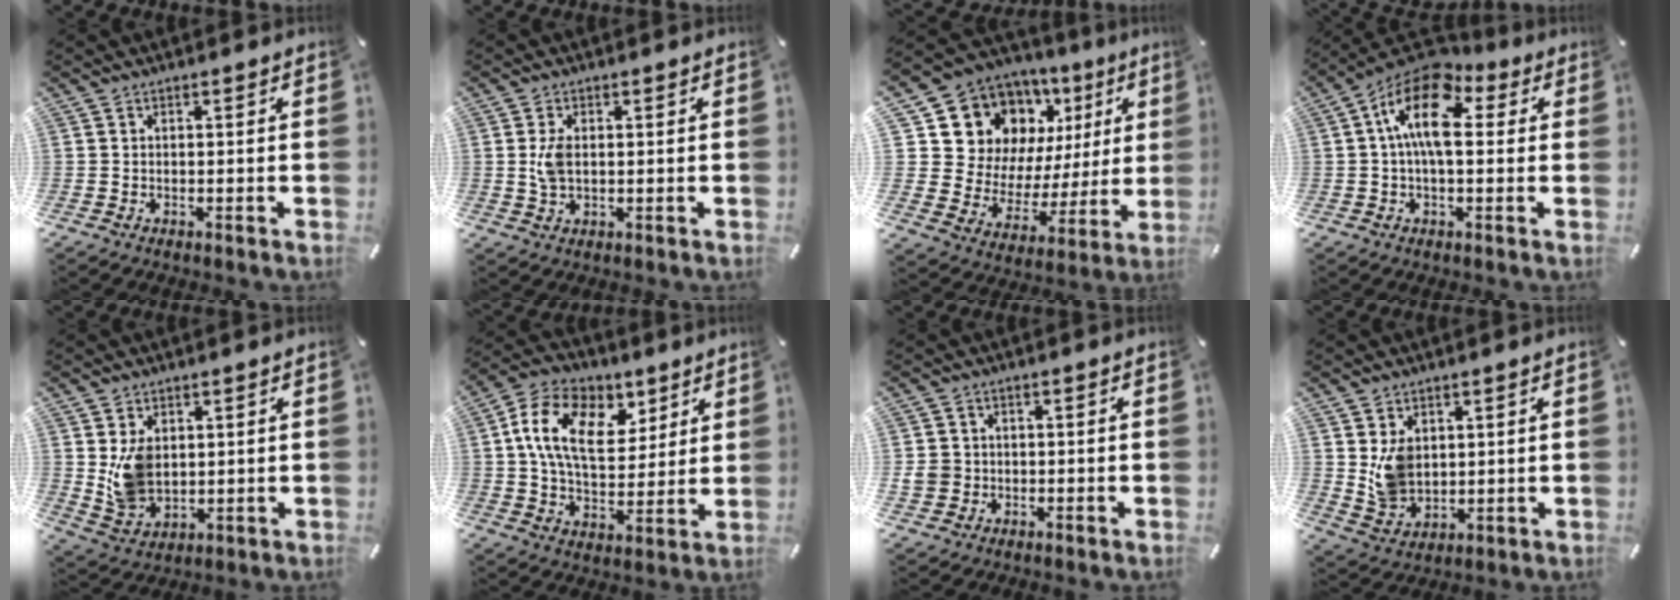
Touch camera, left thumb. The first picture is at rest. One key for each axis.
{"total": 4.5, "fx": 0.4, "fy": 2.7, "fz": 3.6, "tx": -0.080, "ty": -0.004, "tz": 0.001}
{"total": 15.7, "fx": 9.7, "fy": 11.4, "fz": 4.8, "tx": -0.094, "ty": -0.083, "tz": 0.189}
{"total": 14.9, "fx": 3.4, "fy": 7.7, "fz": 12.3, "tx": -0.230, "ty": -0.014, "tz": 0.058}
{"total": 8.3, "fx": 2.2, "fy": 6.4, "fz": 4.8, "tx": -0.109, "ty": -0.009, "tz": 0.042}
{"total": 16.3, "fx": 5.8, "fy": 10.8, "fz": 10.7, "tx": -0.196, "ty": -0.003, "tz": 0.111}
{"total": 4.3, "fx": -0.5, "fy": 4.2, "fz": 0.8, "tx": -0.034, "ty": 0.003, "tz": -0.010}
{"total": 7.8, "fx": 2.6, "fy": 6.4, "fz": 3.6, "tx": -0.078, "ty": -0.012, "tz": 0.047}